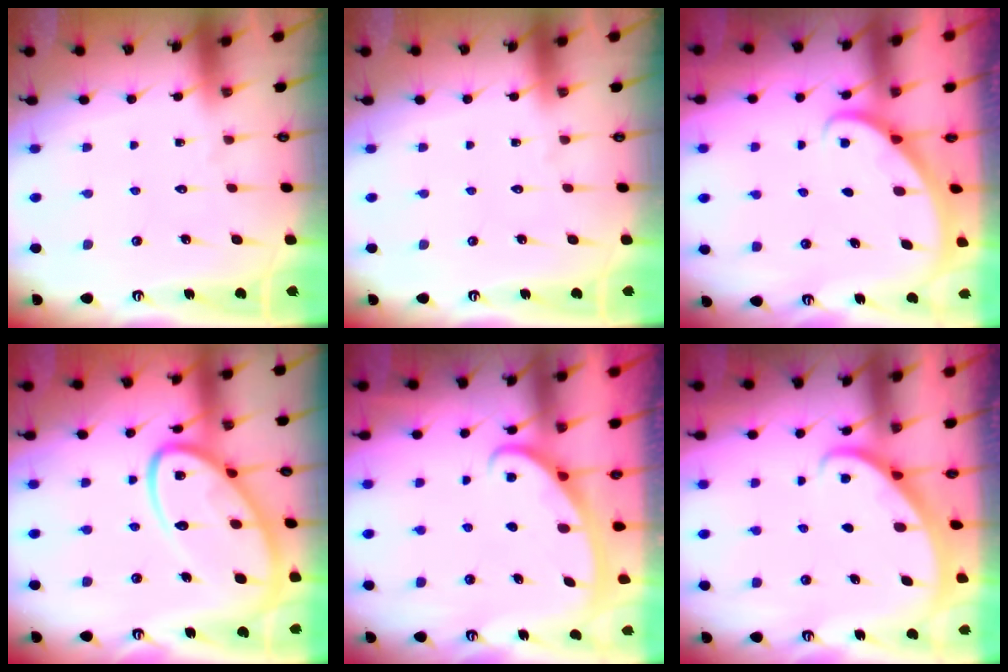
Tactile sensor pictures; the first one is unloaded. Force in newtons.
{"total": 0.0}
{"total": 2.1, "press": 2.1, "slide": 0.1}
{"total": 17.5, "press": 17.4, "slide": 1.8}
{"total": 2.9, "press": 2.8, "slide": 0.4}
{"total": 1.9, "press": 1.9, "slide": 0.2}